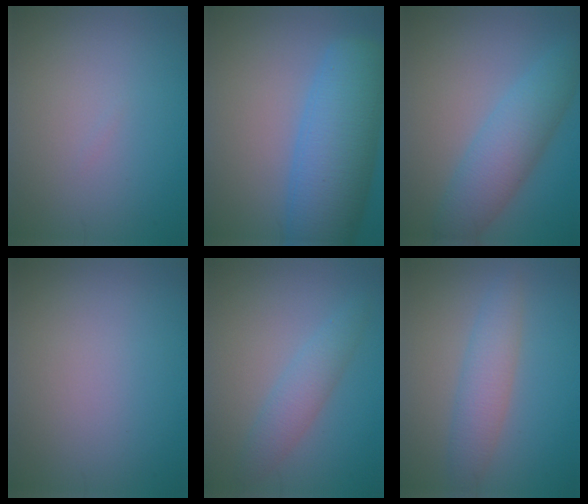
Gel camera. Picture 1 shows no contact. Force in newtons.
{"total": 9.7, "press": 9.7, "slide": 0.6}
{"total": 5.2, "press": 5.2, "slide": 0.0}
{"total": 0.0}
{"total": 2.7, "press": 2.7, "slide": 0.1}
{"total": 3.4, "press": 3.4, "slide": 0.1}